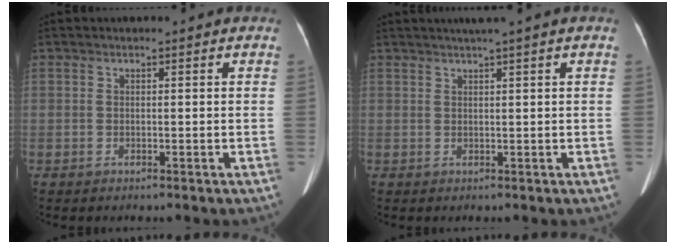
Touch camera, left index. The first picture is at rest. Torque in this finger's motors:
{"motor_torque": [-0.17, -1.52, 0.01, 0.04]}